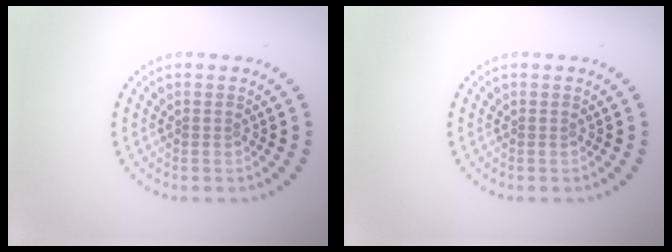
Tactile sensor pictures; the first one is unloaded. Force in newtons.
{"total": 0.0}